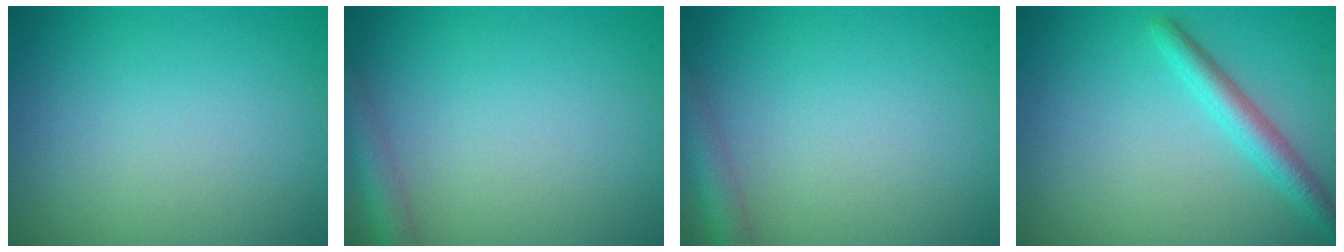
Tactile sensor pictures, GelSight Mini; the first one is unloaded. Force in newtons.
{"total": 2.4, "press": 2.4, "slide": 0.1}
{"total": 2.4, "press": 2.4, "slide": 0.1}
{"total": 2.8, "press": 2.8, "slide": 0.1}